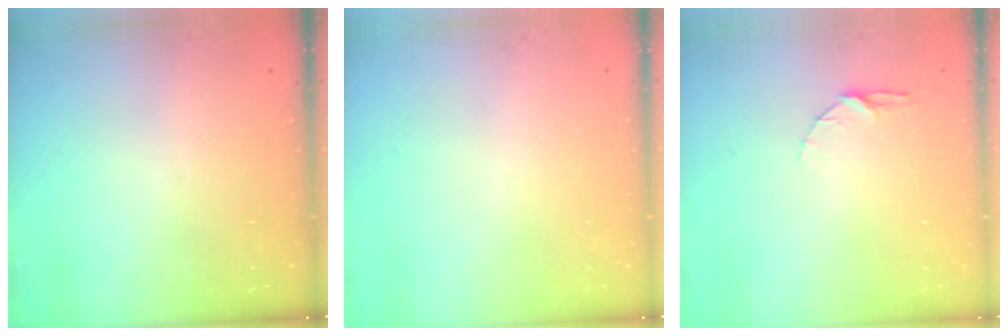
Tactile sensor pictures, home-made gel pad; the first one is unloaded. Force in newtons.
{"total": 0.0}
{"total": 5.2, "press": 5.2, "slide": 0.6}